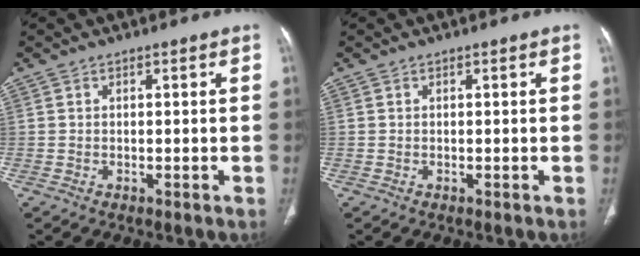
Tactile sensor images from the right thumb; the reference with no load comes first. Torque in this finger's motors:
{"motor_torque": [-0.21, 0.22, -0.01, -0.01, 0.00]}